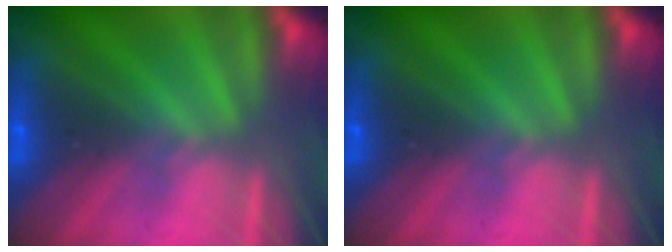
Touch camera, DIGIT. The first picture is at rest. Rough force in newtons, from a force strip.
{"total": 0.0}